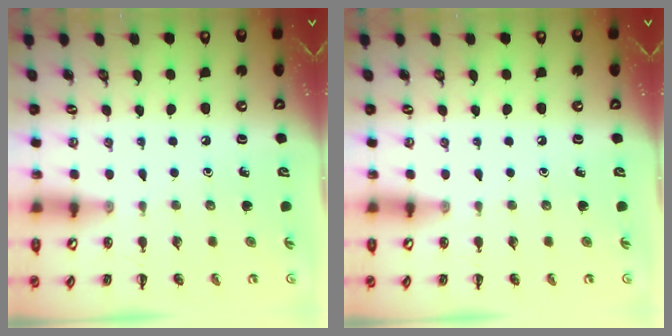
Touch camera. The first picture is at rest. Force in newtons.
{"total": 0.0}